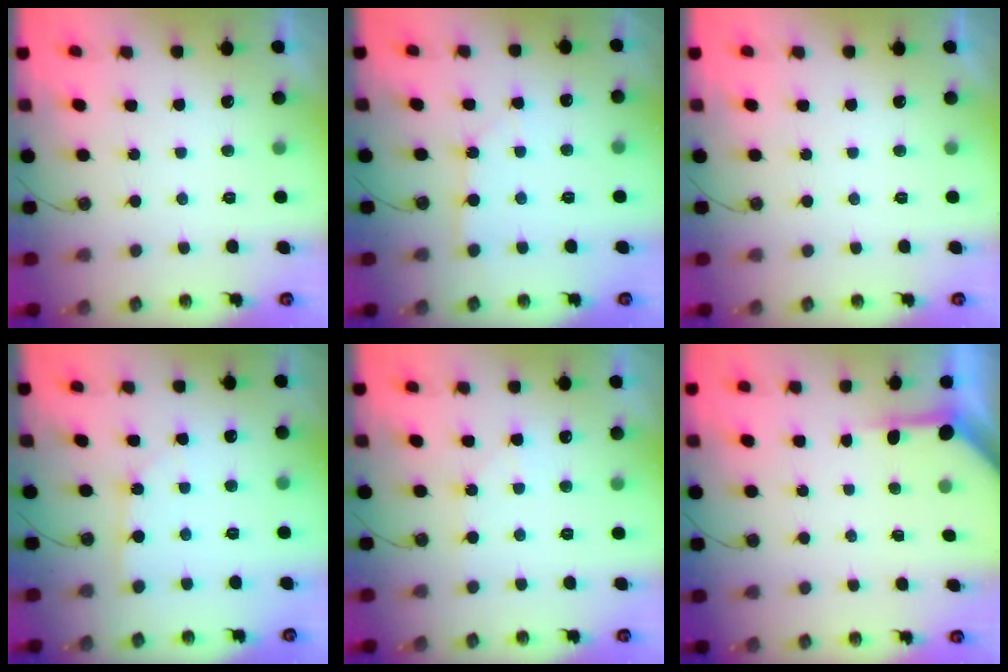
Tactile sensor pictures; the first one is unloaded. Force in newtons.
{"total": 2.1, "press": 2.1, "slide": 0.2}
{"total": 0.0}
{"total": 2.0, "press": 1.9, "slide": 0.3}
{"total": 4.1, "press": 4.1, "slide": 0.5}
{"total": 3.8, "press": 3.7, "slide": 0.3}